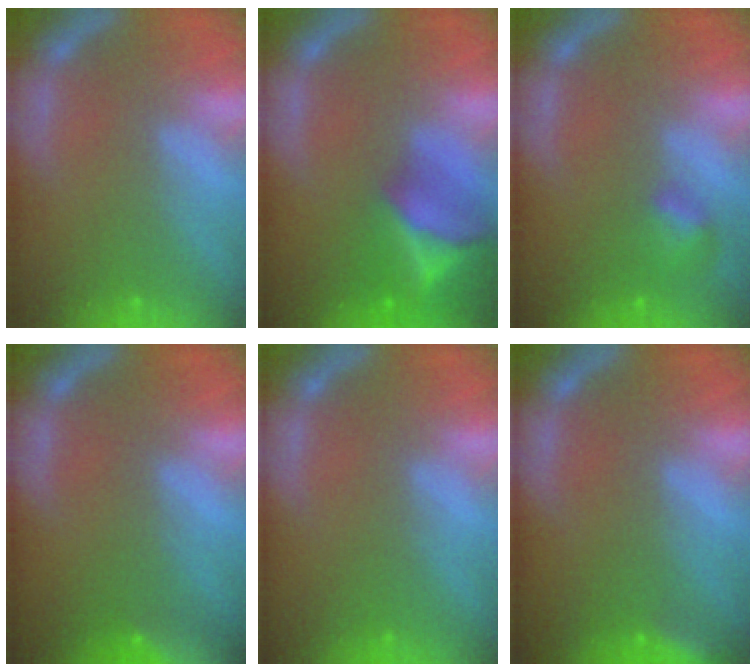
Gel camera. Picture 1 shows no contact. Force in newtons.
{"total": 9.4}
{"total": 1.9}
{"total": 10.0}
{"total": 0.0}
{"total": 2.9}